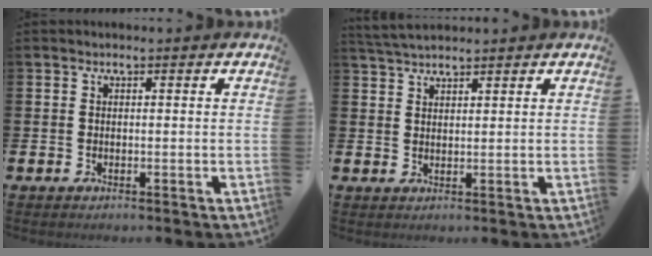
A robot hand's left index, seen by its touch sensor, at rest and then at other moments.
{"total": 3.2, "force": [3.0, 0.6, 0.7], "torque": [-0.019, -0.007, 0.057]}